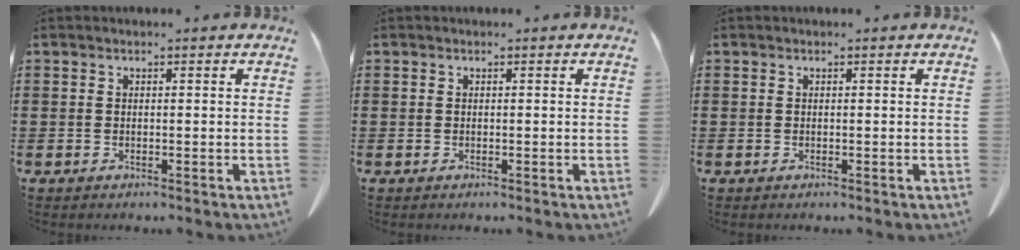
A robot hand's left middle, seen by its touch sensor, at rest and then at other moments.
{"total": 0.0}
{"total": 0.0}